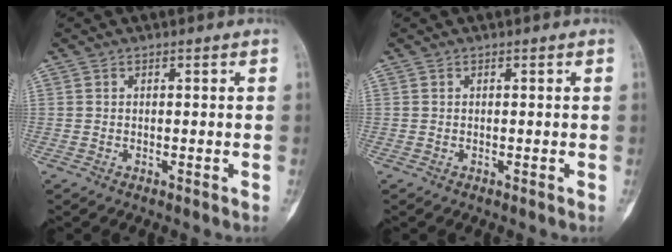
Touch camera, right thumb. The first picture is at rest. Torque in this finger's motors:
{"motor_torque": [0.85, 0.69, 0.06, -0.07, 0.03]}